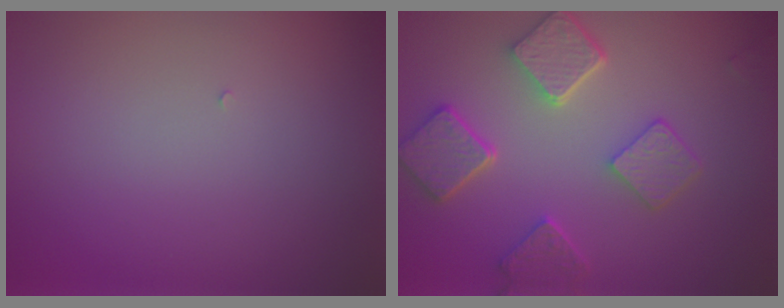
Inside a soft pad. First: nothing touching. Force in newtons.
{"total": 5.4, "press": 4.3, "slide": 3.2}